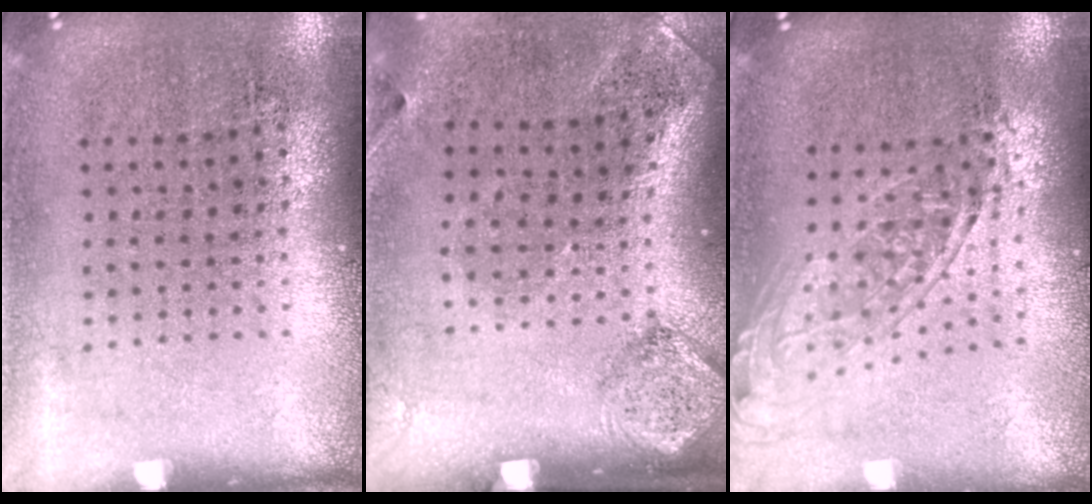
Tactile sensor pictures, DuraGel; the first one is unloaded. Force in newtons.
{"total": 1.9, "press": 1.1, "slide": 1.6}
{"total": 1.5, "press": 1.2, "slide": 0.9}